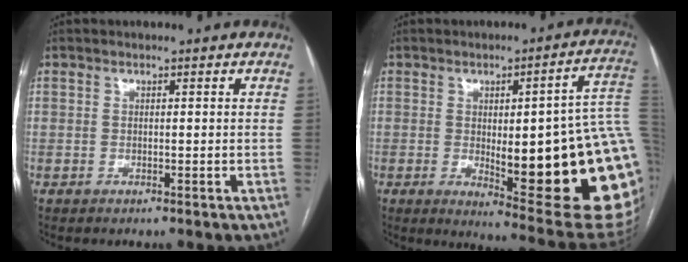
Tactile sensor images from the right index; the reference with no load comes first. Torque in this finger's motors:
{"motor_torque": [2.14, 0.00, 1.05, 0.21]}